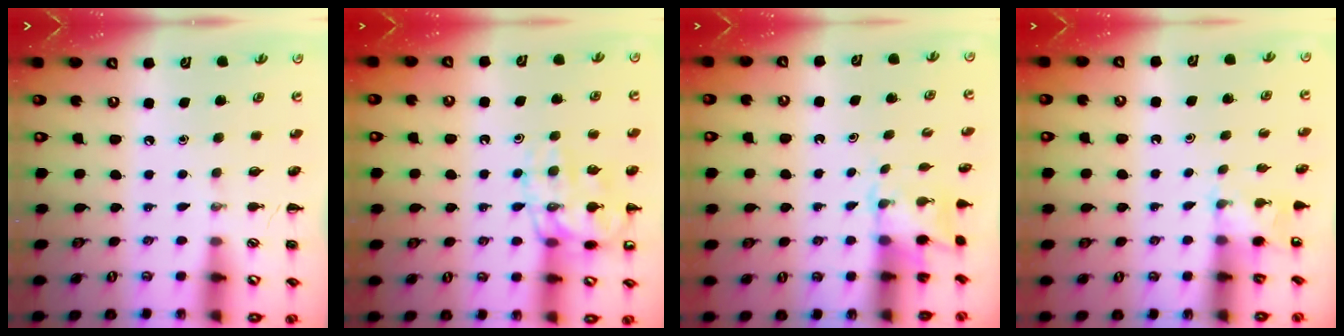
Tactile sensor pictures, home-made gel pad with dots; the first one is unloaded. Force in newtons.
{"total": 14.0, "press": 13.9, "slide": 1.6}
{"total": 2.6, "press": 2.5, "slide": 0.6}
{"total": 2.0, "press": 1.9, "slide": 0.6}